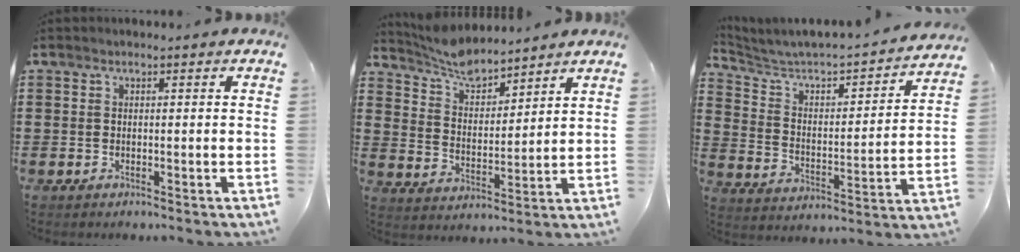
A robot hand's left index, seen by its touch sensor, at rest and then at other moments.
{"total": 6.6, "force": [6.1, 1.3, 1.9], "torque": [-0.062, -0.023, 0.112]}
{"total": 3.5, "force": [2.8, 1.3, 1.5], "torque": [-0.054, -0.031, 0.034]}